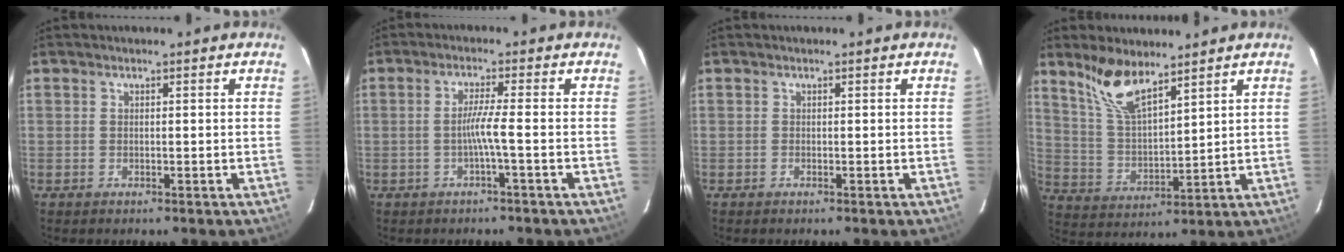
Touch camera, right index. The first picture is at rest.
{"total": 3.3, "force": [-1.2, -1.1, 2.9], "torque": [-0.058, -0.003, -0.022]}
{"total": 0.0}
{"total": 9.7, "force": [7.3, 2.9, 5.7], "torque": [-0.112, 0.005, 0.154]}